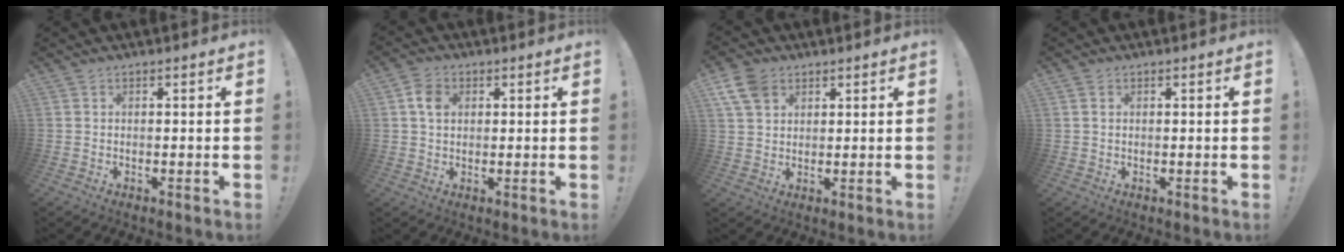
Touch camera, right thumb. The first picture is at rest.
{"total": 5.6, "force": [1.5, 4.3, 3.4], "torque": [-0.045, 0.005, 0.027]}
{"total": 8.2, "force": [4.3, 5.6, 4.2], "torque": [-0.076, -0.008, 0.089]}
{"total": 0.9, "force": [0.4, 0.7, 0.5], "torque": [-0.004, 0.002, 0.006]}